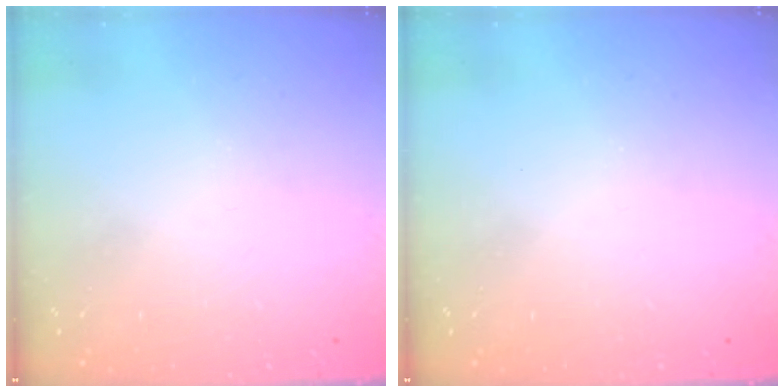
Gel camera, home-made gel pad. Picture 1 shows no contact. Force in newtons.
{"total": 0.0}